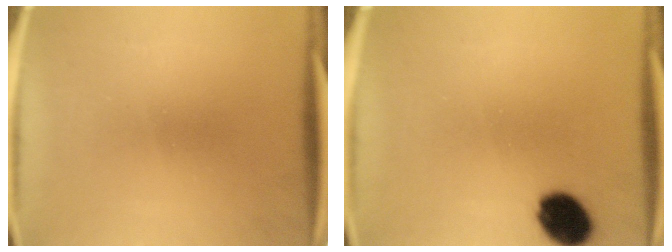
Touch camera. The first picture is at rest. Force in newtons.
{"total": 9.3}